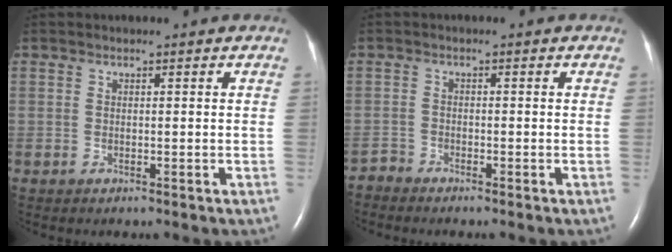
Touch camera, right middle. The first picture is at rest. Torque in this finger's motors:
{"motor_torque": [-0.28, -0.06, 0.00, -0.02]}